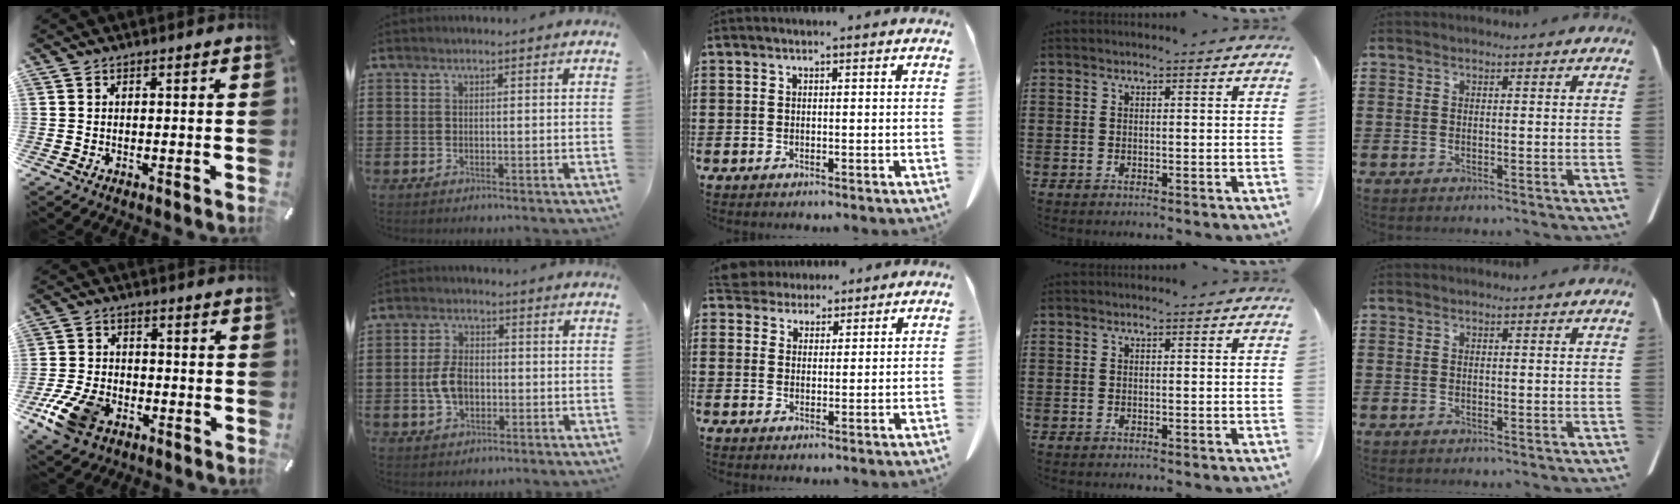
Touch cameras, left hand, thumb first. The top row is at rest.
{"thumb": {"total": 10.4, "force": [-5.4, 6.8, 5.8], "torque": [-0.125, 0.023, -0.097]}, "index": {"total": 5.4, "force": [-0.7, 3.3, 4.1], "torque": [-0.107, -0.002, -0.022]}, "middle": {"total": 3.6, "force": [3.4, 1.3, -0.1], "torque": [-0.012, -0.004, 0.065]}}